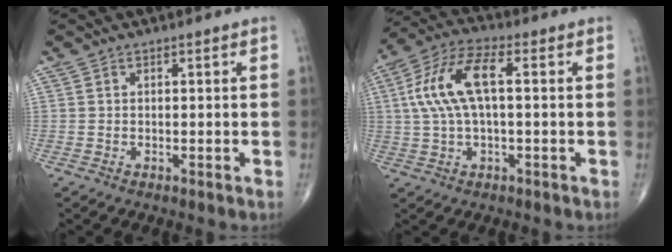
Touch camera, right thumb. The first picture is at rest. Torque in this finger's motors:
{"motor_torque": [0.34, 0.26, 1.40, 0.39, 0.18]}